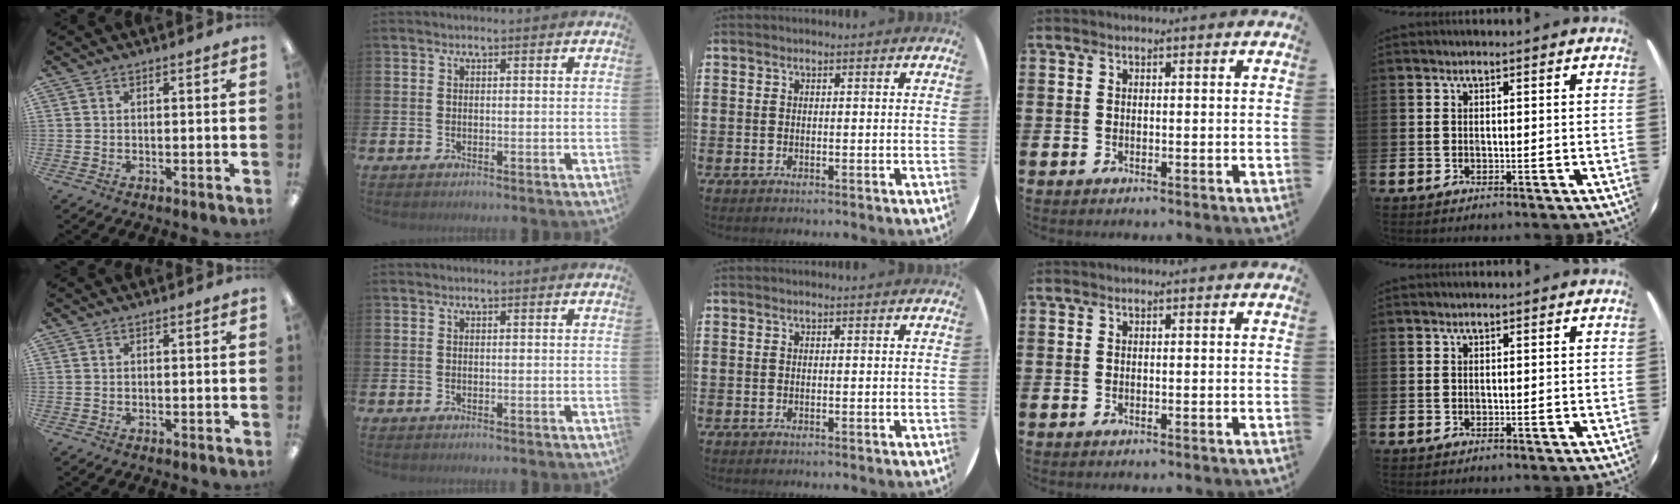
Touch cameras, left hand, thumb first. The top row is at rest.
{}